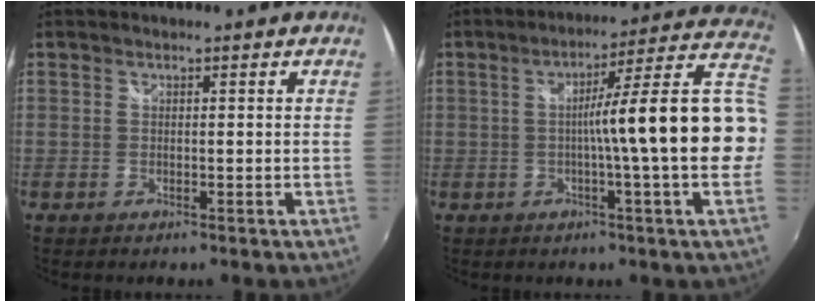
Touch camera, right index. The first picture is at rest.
{"total": 15.8, "force": [-1.3, -2.4, 15.6], "torque": [-0.182, 0.014, -0.015]}